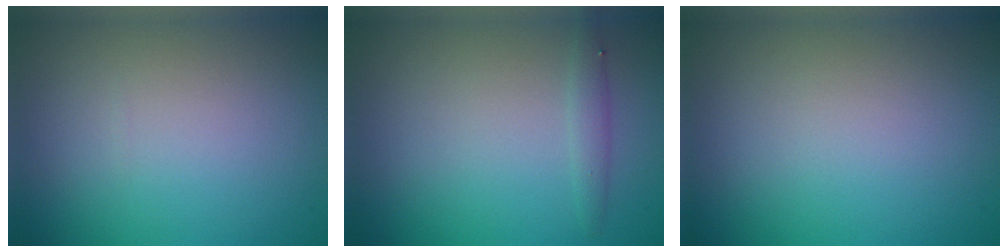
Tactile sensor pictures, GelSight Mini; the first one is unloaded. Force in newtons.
{"total": 1.1, "press": 1.1, "slide": 0.1}
{"total": 0.0}